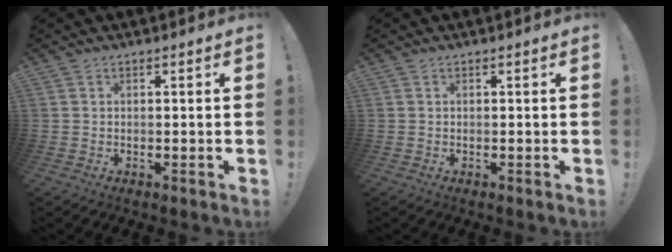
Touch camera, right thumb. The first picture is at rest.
{"total": 0.0}